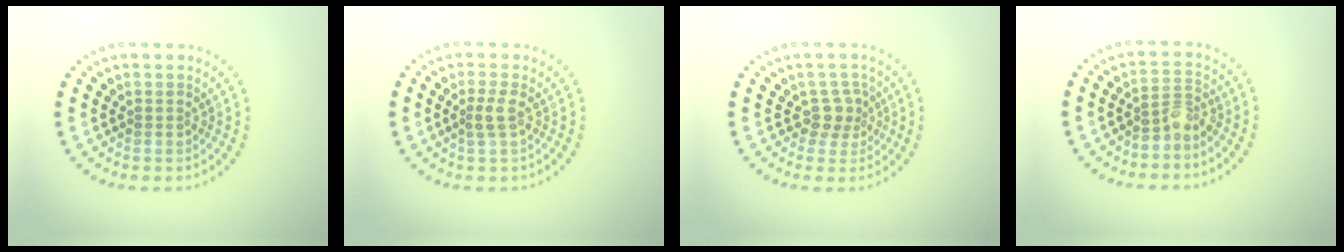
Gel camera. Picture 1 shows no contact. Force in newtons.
{"total": 1.6, "press": 1.4, "slide": 0.8}
{"total": 2.0, "press": 1.6, "slide": 1.2}
{"total": 2.0, "press": 1.6, "slide": 1.3}